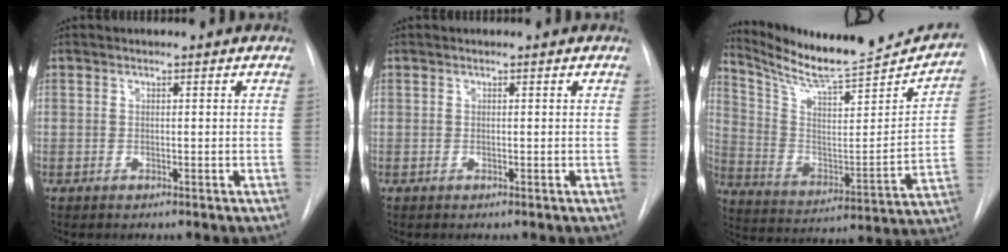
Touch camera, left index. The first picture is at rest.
{"total": 0.0}
{"total": 21.8, "force": [20.5, 1.5, 7.4], "torque": [-0.126, -0.063, 0.308]}